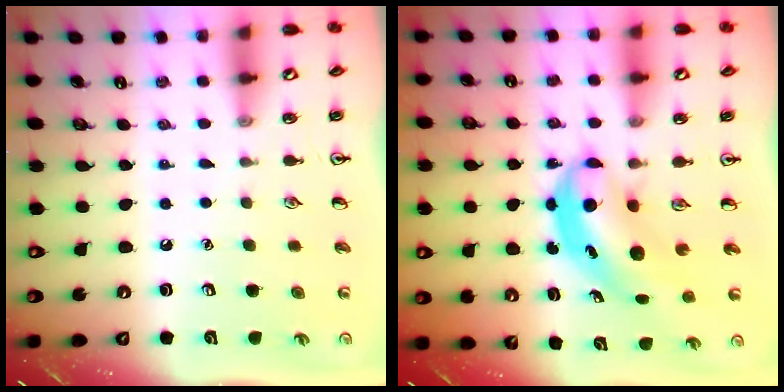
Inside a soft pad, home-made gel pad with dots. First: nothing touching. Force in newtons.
{"total": 5.1, "press": 4.9, "slide": 1.3}